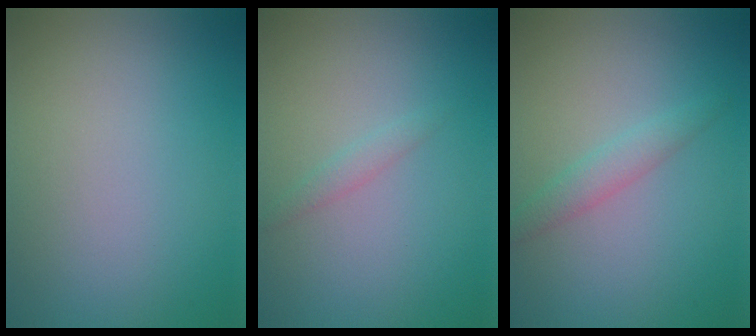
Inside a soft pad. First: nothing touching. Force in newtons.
{"total": 1.0, "press": 0.9, "slide": 0.2}
{"total": 1.8, "press": 1.8, "slide": 0.1}